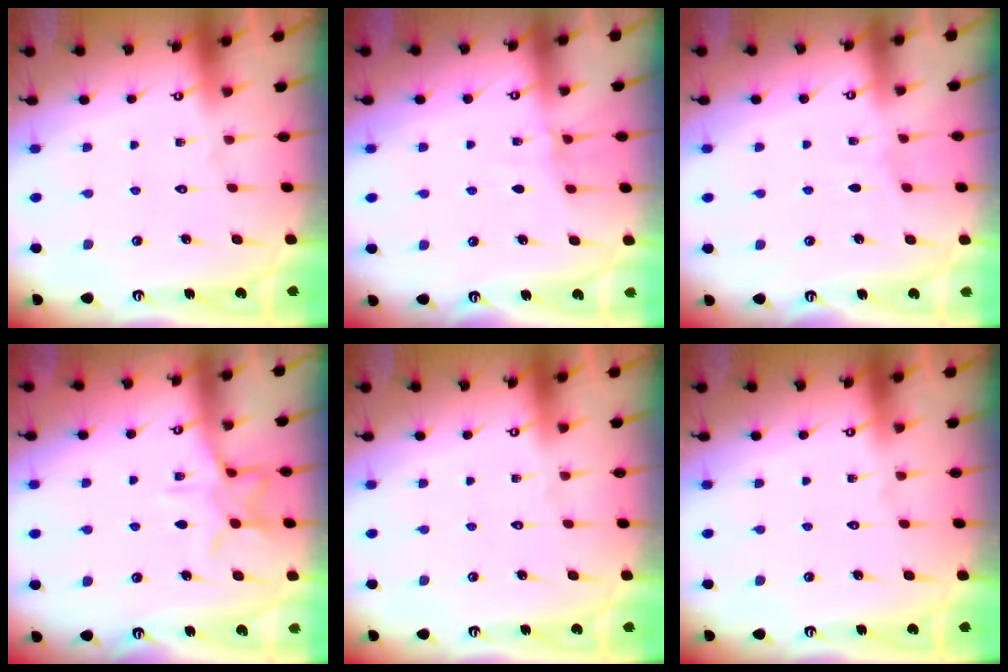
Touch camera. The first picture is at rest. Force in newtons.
{"total": 5.9, "press": 5.9, "slide": 0.6}
{"total": 2.3, "press": 2.3, "slide": 0.3}
{"total": 10.0, "press": 10.0, "slide": 0.8}
{"total": 0.0}
{"total": 0.0}